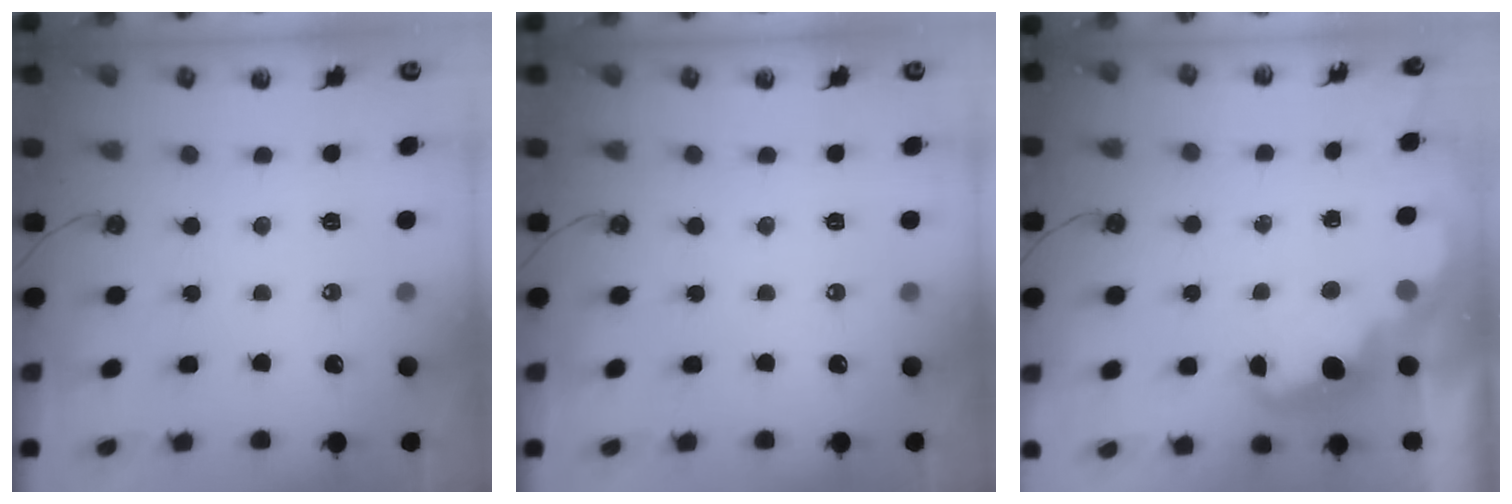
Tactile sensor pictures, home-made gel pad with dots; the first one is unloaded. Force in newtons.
{"total": 0.0}
{"total": 2.7, "press": 2.6, "slide": 0.7}